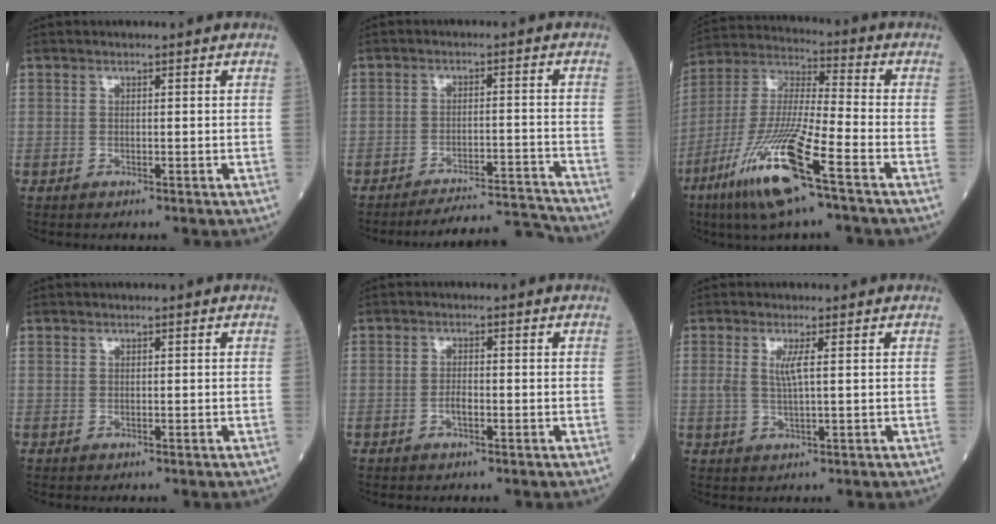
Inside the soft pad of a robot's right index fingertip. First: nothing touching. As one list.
[{"total": 9.2, "force": [-9.0, -2.0, -0.6], "torque": [0.010, 0.010, -0.142]}, {"total": 16.1, "force": [-8.6, 0.7, 13.6], "torque": [-0.284, -0.034, -0.167]}, {"total": 0.0}, {"total": 1.5, "force": [-0.6, 0.5, 1.2], "torque": [-0.025, 0.001, -0.013]}, {"total": 2.7, "force": [0.5, 0.0, 2.6], "torque": [-0.060, -0.001, 0.012]}]